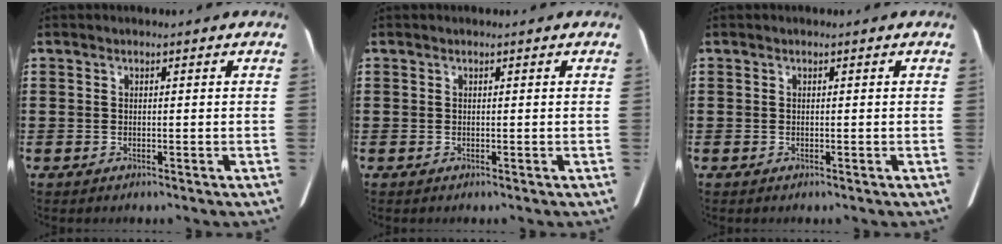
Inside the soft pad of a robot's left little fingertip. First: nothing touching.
{"total": 0.0}
{"total": 0.0}